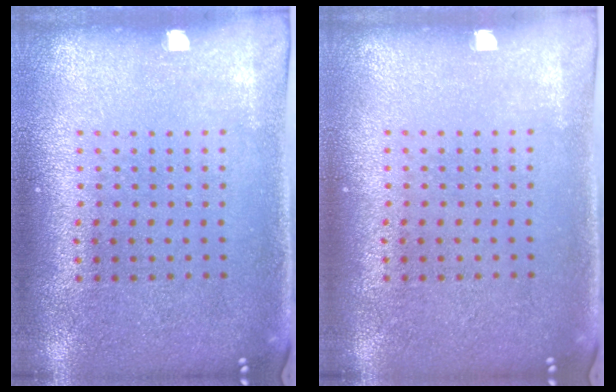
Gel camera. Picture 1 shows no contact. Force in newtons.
{"total": 0.0}